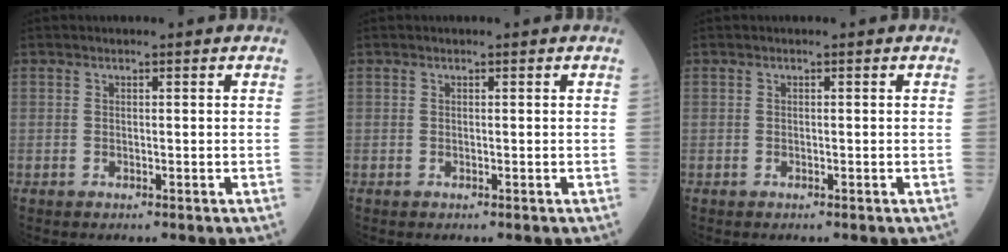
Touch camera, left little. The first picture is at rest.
{"total": 0.0}
{"total": 0.0}